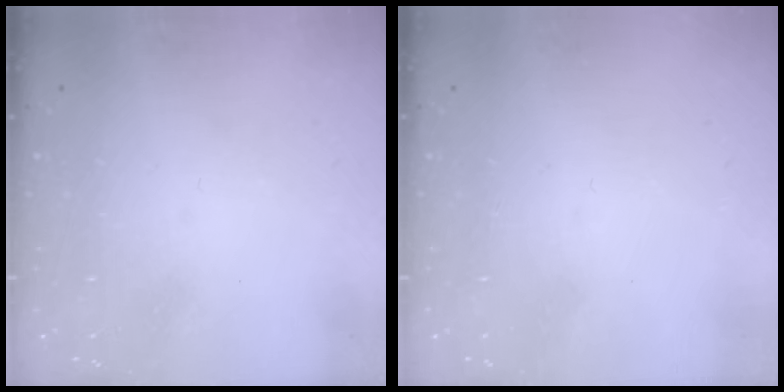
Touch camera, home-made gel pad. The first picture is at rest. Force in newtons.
{"total": 1.8, "press": 1.7, "slide": 0.1}